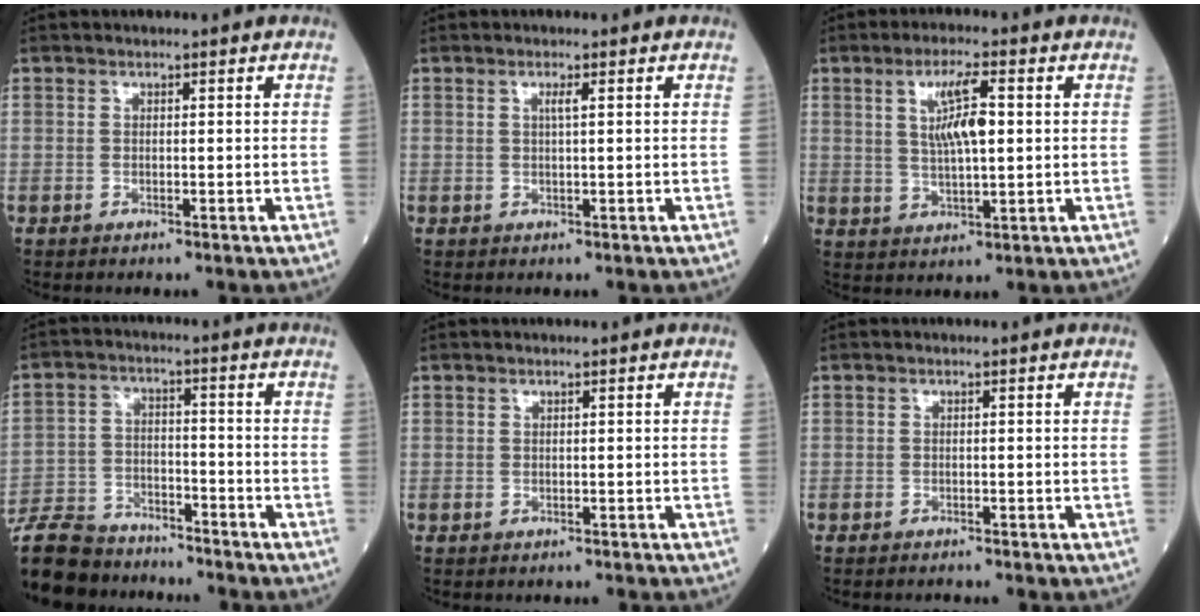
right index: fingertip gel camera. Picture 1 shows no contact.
{"total": 1.1, "force": [0.3, -0.2, 1.0], "torque": [-0.020, 0.001, 0.005]}
{"total": 7.0, "force": [1.7, 1.3, 6.7], "torque": [-0.125, 0.005, 0.035]}
{"total": 12.7, "force": [-11.4, 4.8, 3.0], "torque": [-0.067, 0.010, -0.198]}
{"total": 0.0}
{"total": 0.9, "force": [-0.9, 0.1, 0.0], "torque": [-0.006, -0.002, -0.015]}